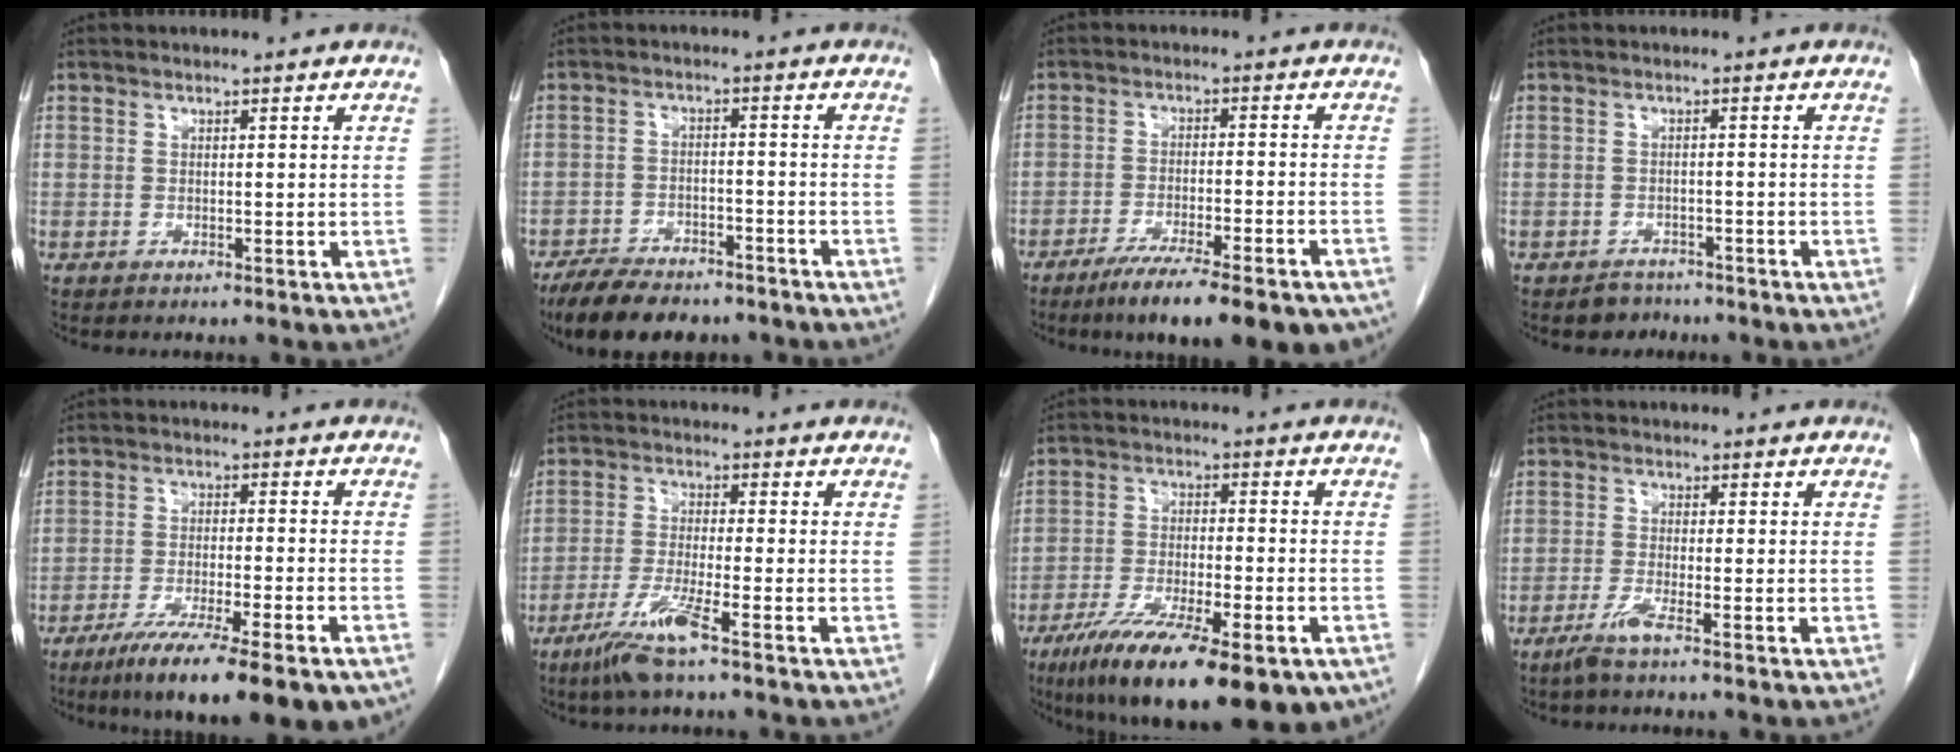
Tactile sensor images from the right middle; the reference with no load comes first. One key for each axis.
{"total": 11.0, "fx": -9.0, "fy": 4.1, "fz": 5.0, "tx": -0.080, "ty": -0.009, "tz": -0.139}
{"total": 16.1, "fx": -12.3, "fy": 2.7, "fz": 10.0, "tx": -0.107, "ty": -0.010, "tz": -0.179}
{"total": 2.5, "fx": -2.0, "fy": 1.4, "fz": -0.1, "tx": -0.010, "ty": 0.003, "tz": -0.029}
{"total": 15.9, "fx": -11.2, "fy": 1.7, "fz": 11.1, "tx": -0.137, "ty": -0.035, "tz": -0.173}
{"total": 6.5, "fx": -4.1, "fy": -0.5, "fz": 5.0, "tx": -0.102, "ty": -0.017, "tz": -0.083}
{"total": 20.0, "fx": -13.1, "fy": 4.6, "fz": 14.5, "tx": -0.206, "ty": -0.036, "tz": -0.202}
{"total": 2.8, "fx": -1.9, "fy": -0.4, "fz": 2.0, "tx": -0.047, "ty": -0.007, "tz": -0.045}